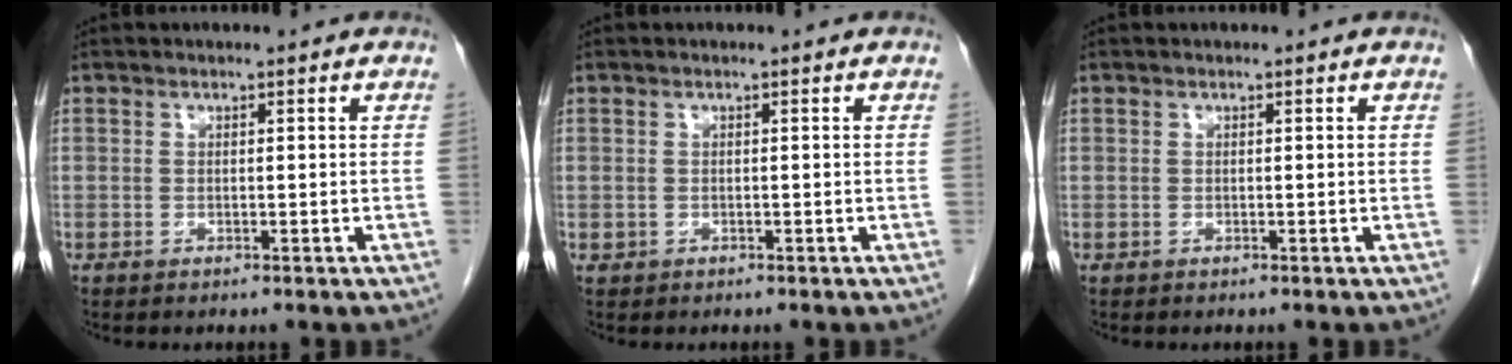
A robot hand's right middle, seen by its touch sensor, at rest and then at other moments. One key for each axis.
{"total": 0.5, "fx": -0.2, "fy": 0.5, "fz": 0.1, "tx": -0.002, "ty": 0.004, "tz": -0.002}
{"total": 0.0}